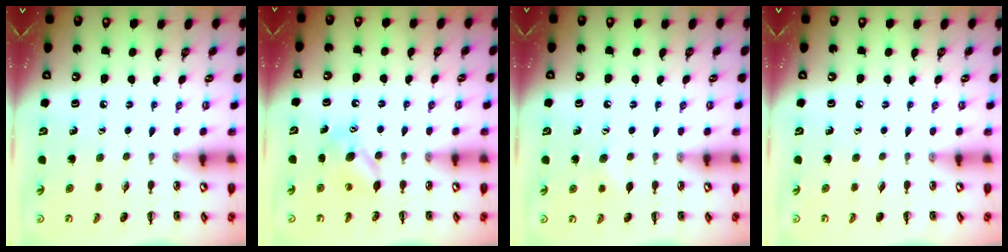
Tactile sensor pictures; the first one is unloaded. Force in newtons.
{"total": 5.2, "press": 5.1, "slide": 0.9}
{"total": 4.7, "press": 4.5, "slide": 1.3}
{"total": 0.0}